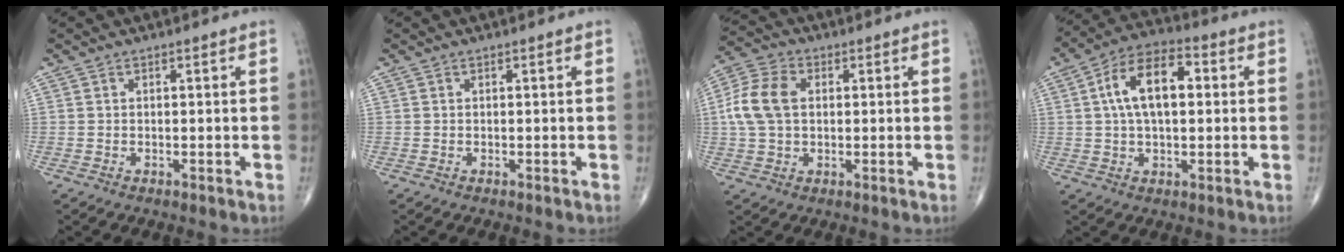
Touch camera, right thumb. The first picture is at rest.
{"total": 0.0}
{"total": 9.5, "force": [1.1, 6.6, 6.8], "torque": [-0.142, 0.018, 0.017]}
{"total": 12.6, "force": [2.1, 6.7, 10.5], "torque": [-0.180, 0.025, 0.029]}